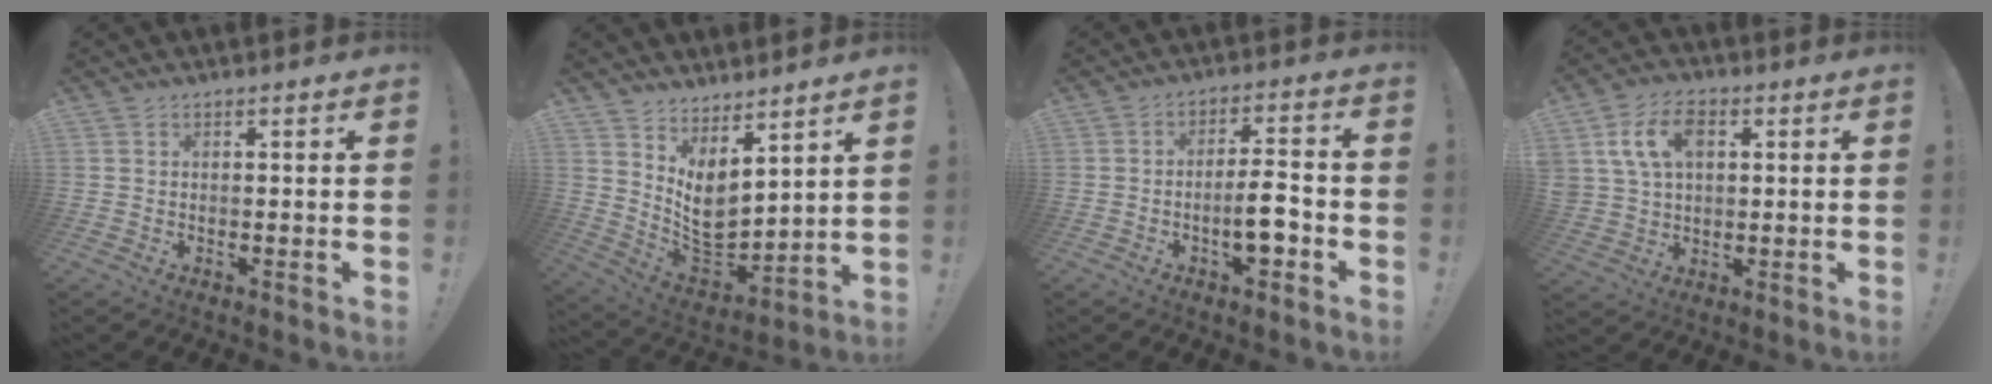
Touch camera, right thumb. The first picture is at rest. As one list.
[{"total": 8.8, "force": [3.9, 5.8, 5.3], "torque": [-0.079, -0.056, 0.083]}, {"total": 8.8, "force": [-3.3, 2.4, 7.8], "torque": [-0.132, 0.014, -0.056]}, {"total": 10.7, "force": [3.8, 7.5, 6.6], "torque": [-0.119, 0.004, 0.072]}]